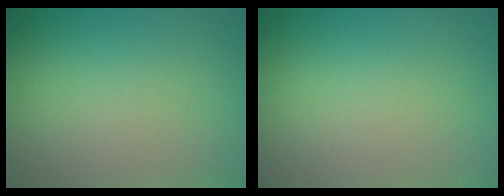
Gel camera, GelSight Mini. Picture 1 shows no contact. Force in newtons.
{"total": 0.0}